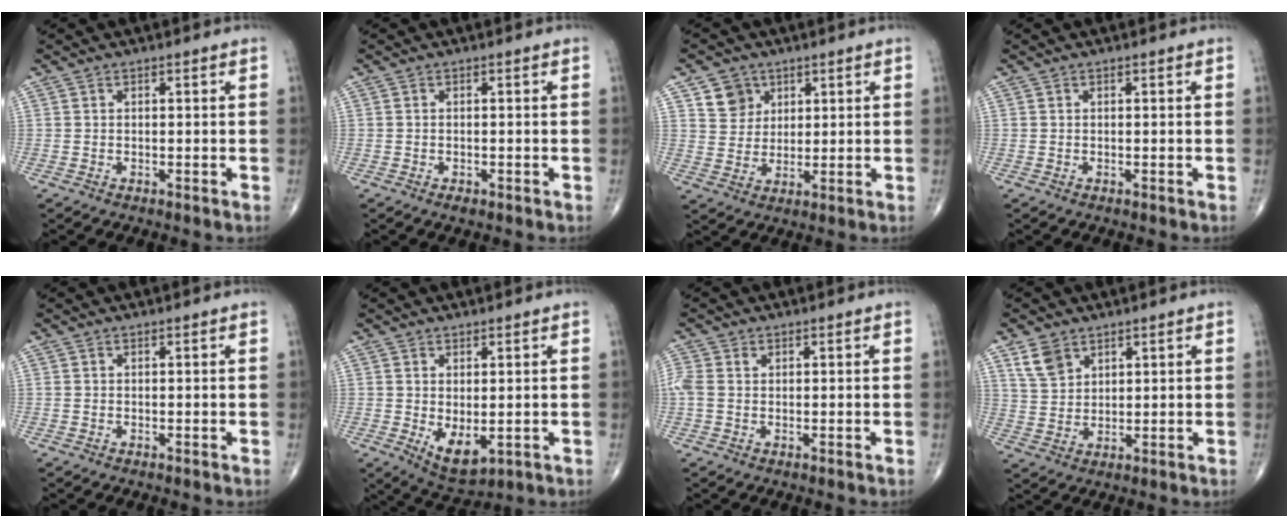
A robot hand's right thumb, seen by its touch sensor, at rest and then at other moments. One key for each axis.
{"total": 1.1, "fx": -0.6, "fy": 0.6, "fz": 0.7, "tx": -0.010, "ty": 0.003, "tz": -0.006}
{"total": 6.0, "fx": 3.0, "fy": 5.0, "fz": 1.3, "tx": 0.003, "ty": -0.017, "tz": 0.058}
{"total": 0.0}
{"total": 0.0}
{"total": 6.4, "fx": -0.8, "fy": 3.1, "fz": 5.5, "tx": -0.081, "ty": -0.014, "tz": 0.005}
{"total": 3.1, "fx": 0.6, "fy": 2.1, "fz": 2.2, "tx": -0.071, "ty": 0.016, "tz": 0.015}
{"total": 5.5, "fx": 3.5, "fy": 3.6, "fz": 2.4, "tx": -0.031, "ty": -0.015, "tz": 0.076}